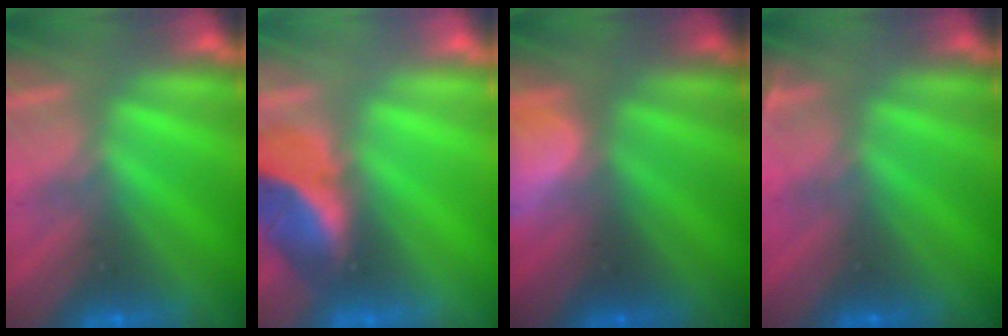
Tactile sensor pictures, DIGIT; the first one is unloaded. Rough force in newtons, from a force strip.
{"total": 2.6}
{"total": 2.7}
{"total": 2.3}